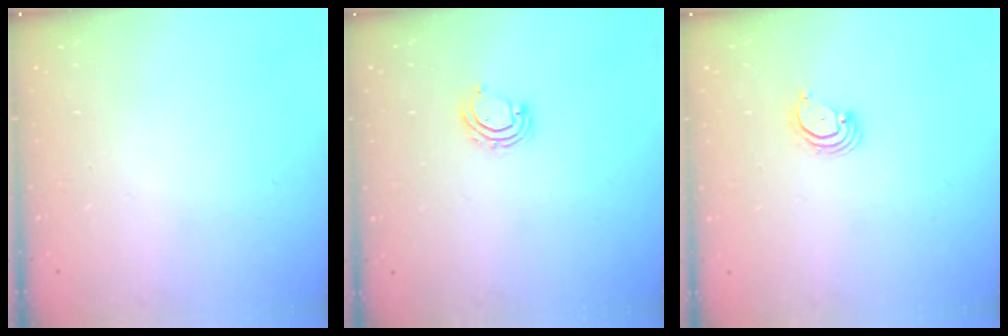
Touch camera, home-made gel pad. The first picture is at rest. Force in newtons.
{"total": 5.6, "press": 5.6, "slide": 0.4}
{"total": 3.1, "press": 3.1, "slide": 0.3}